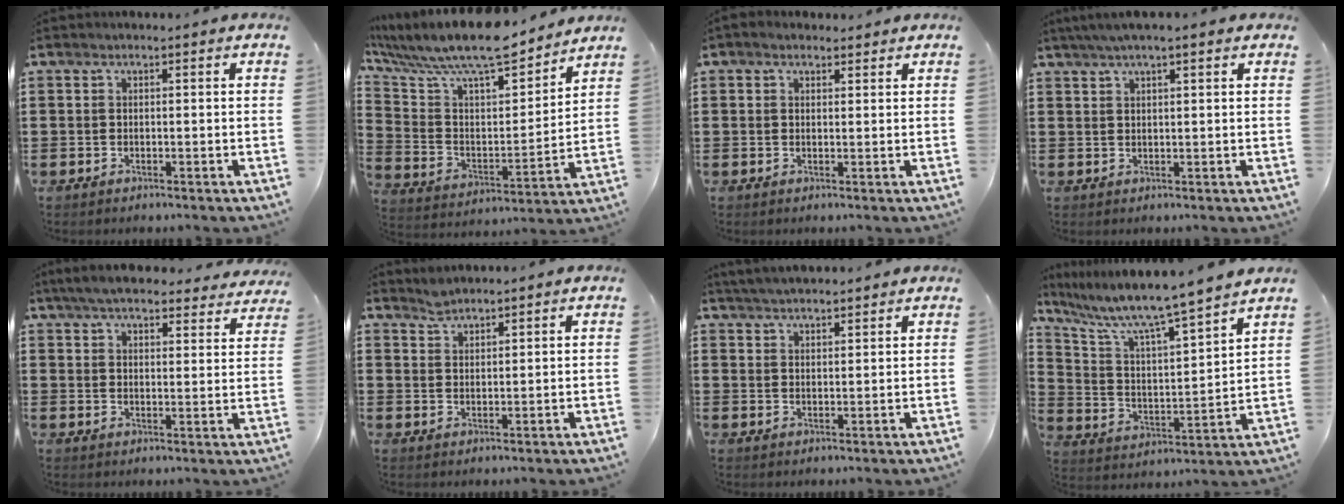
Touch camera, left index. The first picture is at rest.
{"total": 11.2, "force": [9.8, 2.3, 4.8], "torque": [-0.127, -0.068, 0.168]}
{"total": 1.4, "force": [1.0, 0.9, 0.4], "torque": [-0.010, 0.007, 0.019]}
{"total": 2.9, "force": [1.9, 0.3, 2.2], "torque": [-0.045, 0.007, 0.035]}
{"total": 5.4, "force": [5.0, 0.7, 1.7], "torque": [-0.053, -0.018, 0.090]}
{"total": 2.0, "force": [1.9, 0.3, 0.1], "torque": [-0.006, 0.001, 0.038]}
{"total": 3.2, "force": [3.2, 0.0, 0.5], "torque": [-0.017, -0.004, 0.060]}
{"total": 7.5, "force": [6.6, -0.4, 3.6], "torque": [-0.102, -0.057, 0.102]}